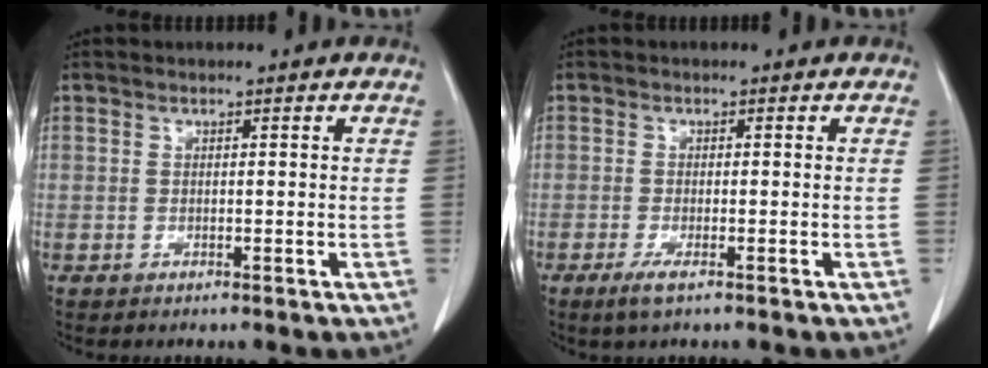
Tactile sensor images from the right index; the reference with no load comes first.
{"total": 2.4, "force": [-1.5, 0.3, 1.8], "torque": [-0.038, -0.006, -0.028]}